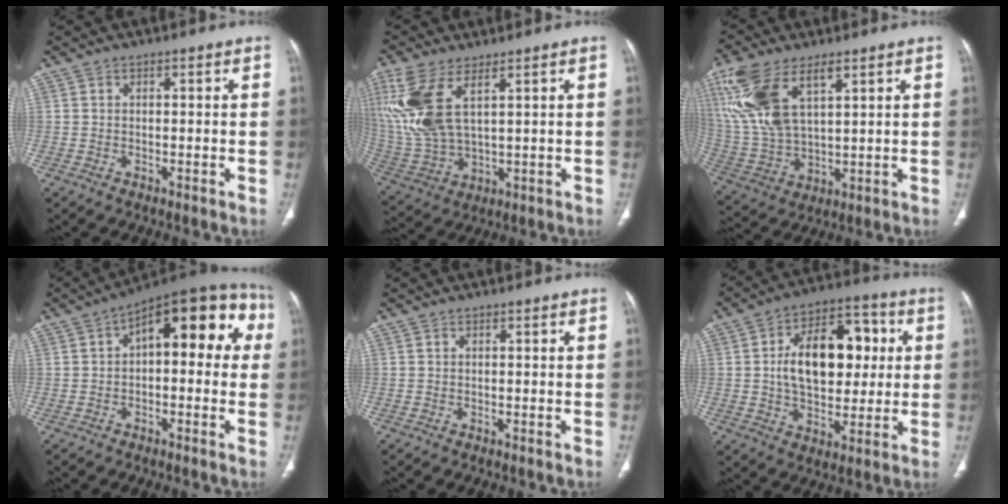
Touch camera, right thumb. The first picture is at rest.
{"total": 15.1, "force": [6.0, 6.6, 12.2], "torque": [-0.288, -0.016, 0.136]}
{"total": 16.3, "force": [7.5, 7.6, 12.4], "torque": [-0.268, -0.015, 0.158]}
{"total": 17.2, "force": [3.3, 8.4, 14.7], "torque": [-0.146, 0.045, 0.030]}
{"total": 0.0}
{"total": 18.4, "force": [2.5, 11.3, 14.4], "torque": [-0.190, 0.019, 0.039]}